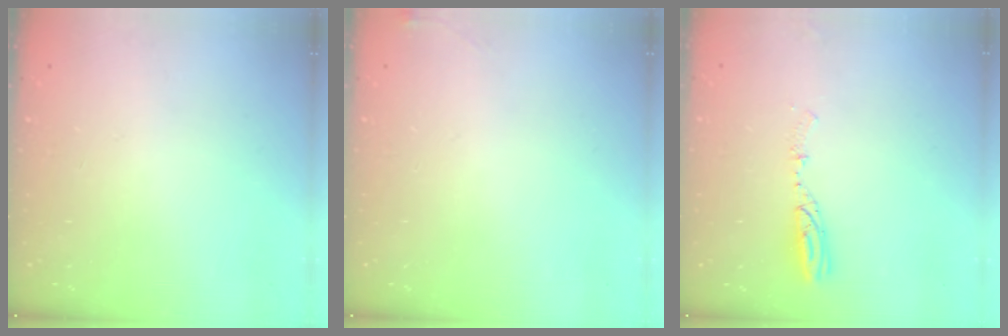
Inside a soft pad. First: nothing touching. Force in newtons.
{"total": 3.9, "press": 3.8, "slide": 0.6}
{"total": 4.7, "press": 4.7, "slide": 0.4}